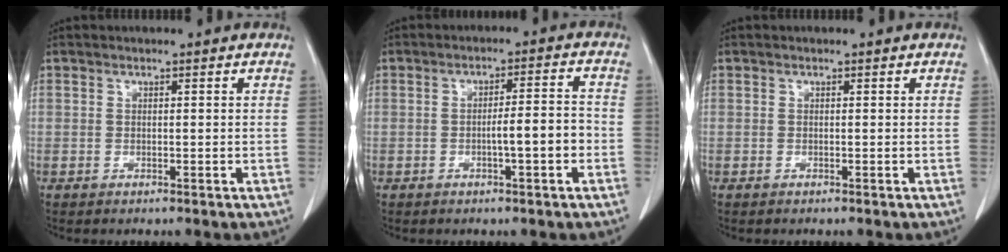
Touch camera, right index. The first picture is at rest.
{"total": 5.1, "force": [-1.5, 0.4, 4.9], "torque": [-0.074, 0.012, -0.019]}
{"total": 0.0}